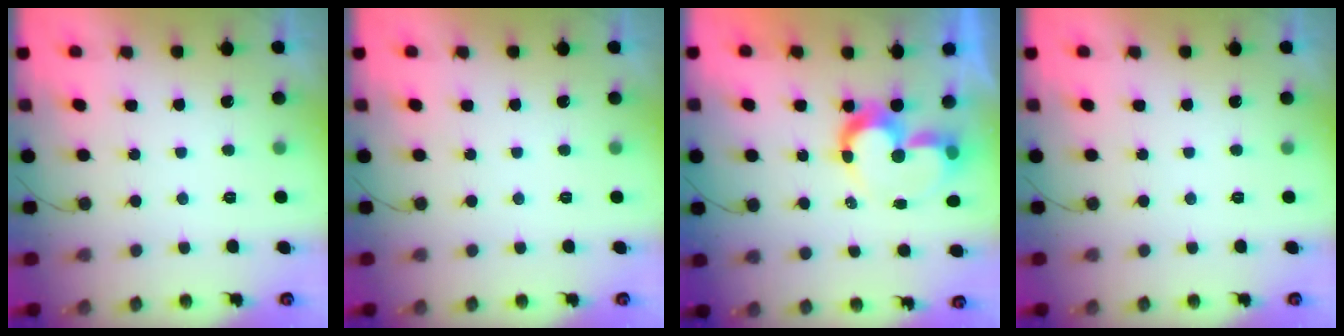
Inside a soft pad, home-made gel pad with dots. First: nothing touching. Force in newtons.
{"total": 0.0}
{"total": 10.7, "press": 10.6, "slide": 0.8}
{"total": 0.0}